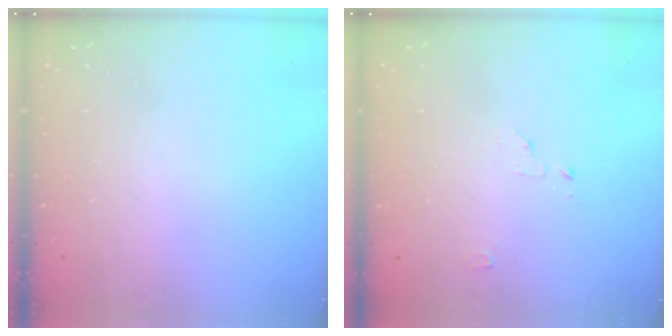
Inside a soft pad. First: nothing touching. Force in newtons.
{"total": 2.1, "press": 2.1, "slide": 0.2}